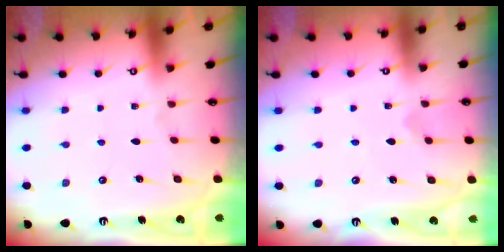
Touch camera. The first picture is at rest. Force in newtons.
{"total": 1.9, "press": 1.8, "slide": 0.3}